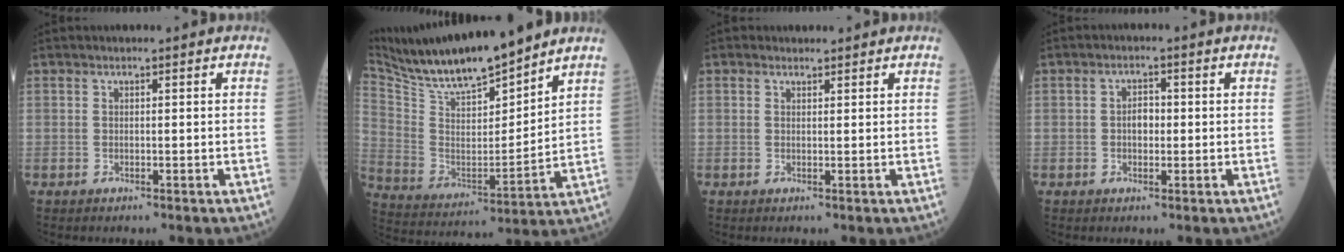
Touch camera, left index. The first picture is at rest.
{"total": 16.7, "force": [14.9, 1.9, 7.2], "torque": [-0.145, -0.006, 0.276]}
{"total": 0.9, "force": [0.7, 0.6, 0.1], "torque": [-0.002, 0.001, 0.008]}
{"total": 2.5, "force": [-0.1, 1.6, 2.0], "torque": [-0.032, 0.009, -0.003]}